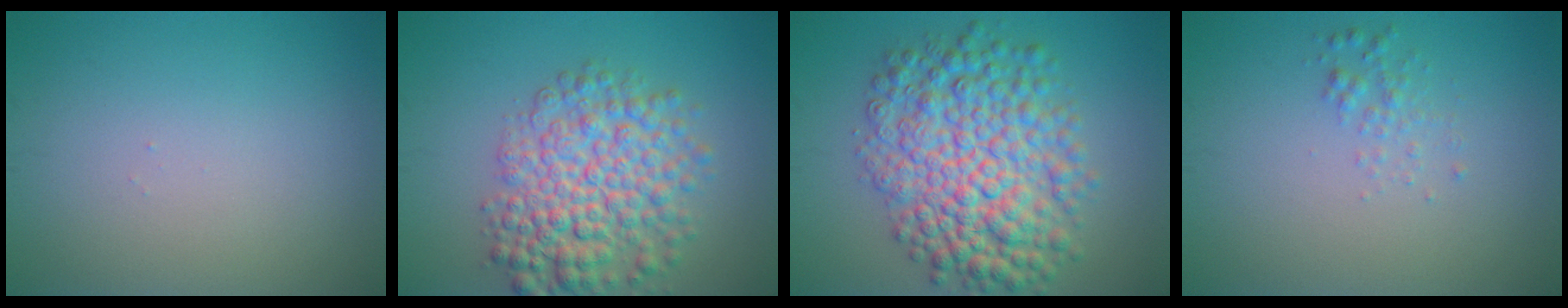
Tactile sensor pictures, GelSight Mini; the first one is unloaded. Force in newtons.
{"total": 7.3, "press": 7.3, "slide": 0.2}
{"total": 9.3, "press": 9.3, "slide": 0.1}
{"total": 1.2, "press": 1.2, "slide": 0.0}